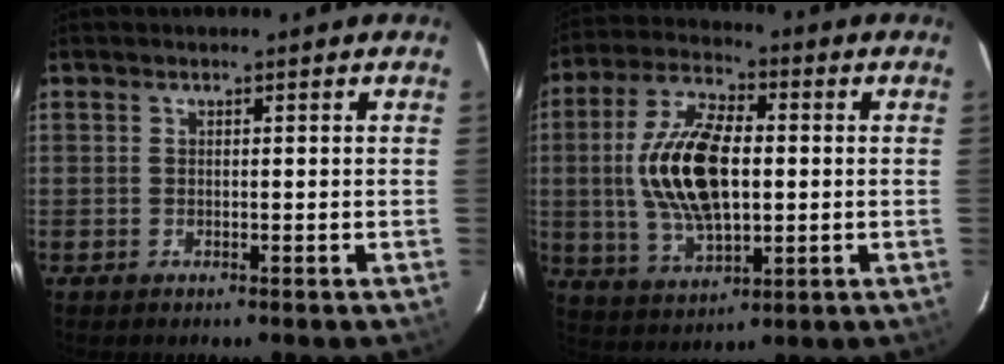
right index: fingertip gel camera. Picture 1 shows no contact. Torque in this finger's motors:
{"motor_torque": [0.73, 0.05, 0.97, 0.21]}